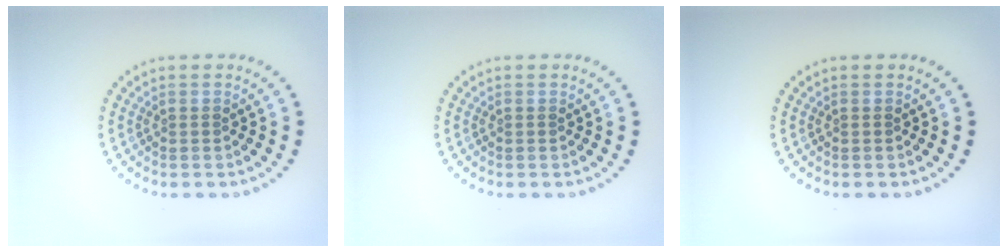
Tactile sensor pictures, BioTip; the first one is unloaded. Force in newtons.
{"total": 0.0}
{"total": 0.0}